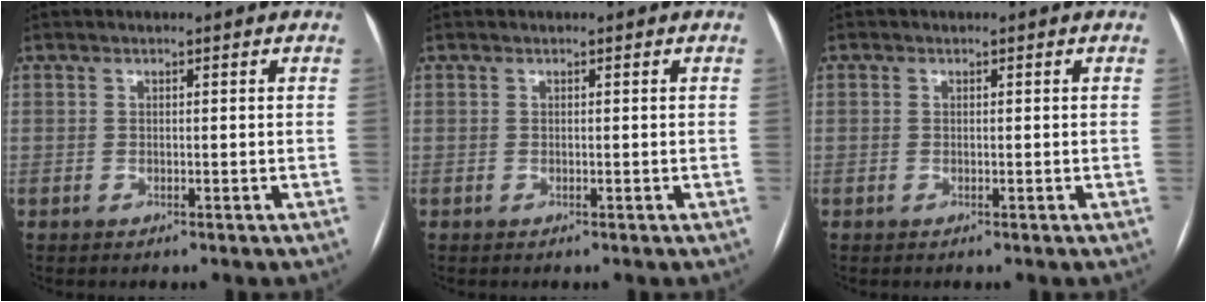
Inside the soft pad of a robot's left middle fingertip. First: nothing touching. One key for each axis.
{"total": 0.0}
{"total": 0.0}